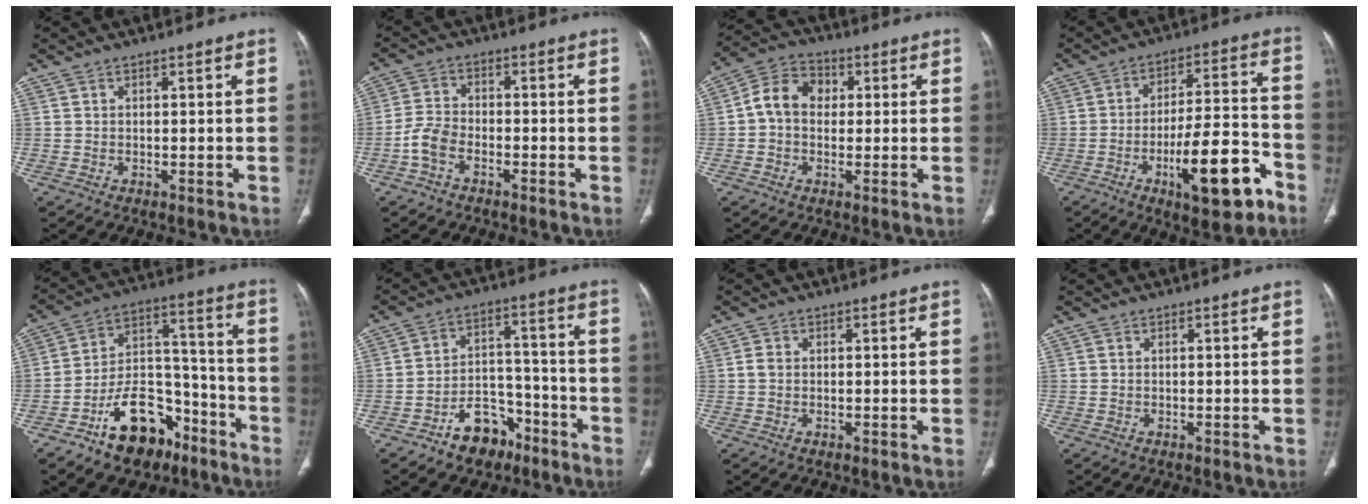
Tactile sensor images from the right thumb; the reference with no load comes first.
{"total": 4.8, "force": [-2.5, 2.8, 3.0], "torque": [-0.060, 0.019, -0.056]}
{"total": 8.2, "force": [0.6, 6.5, 5.0], "torque": [-0.072, 0.022, -0.001]}
{"total": 16.0, "force": [-7.7, 5.2, 13.0], "torque": [-0.186, 0.048, -0.112]}
{"total": 16.4, "force": [-9.9, 9.8, 8.7], "torque": [-0.096, 0.091, -0.160]}
{"total": 10.2, "force": [-6.6, 6.4, 4.3], "torque": [-0.030, 0.068, -0.106]}
{"total": 1.2, "force": [0.0, 0.9, 0.7], "torque": [-0.014, 0.001, 0.000]}
{"total": 0.0}